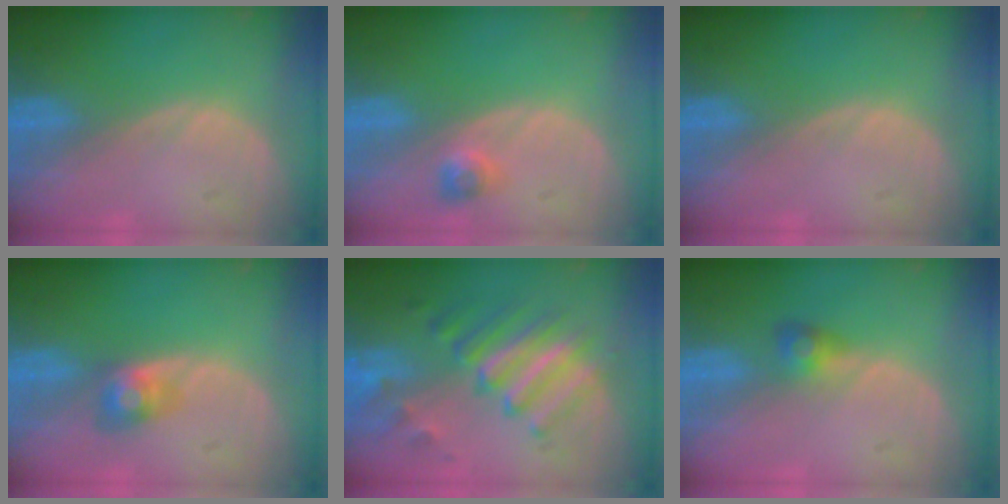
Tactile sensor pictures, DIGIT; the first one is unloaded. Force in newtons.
{"total": 2.3, "press": 2.0, "slide": 1.1}
{"total": 0.0}
{"total": 2.9, "press": 2.9, "slide": 0.0}
{"total": 9.6, "press": 8.4, "slide": 4.7}
{"total": 2.5, "press": 2.4, "slide": 0.7}